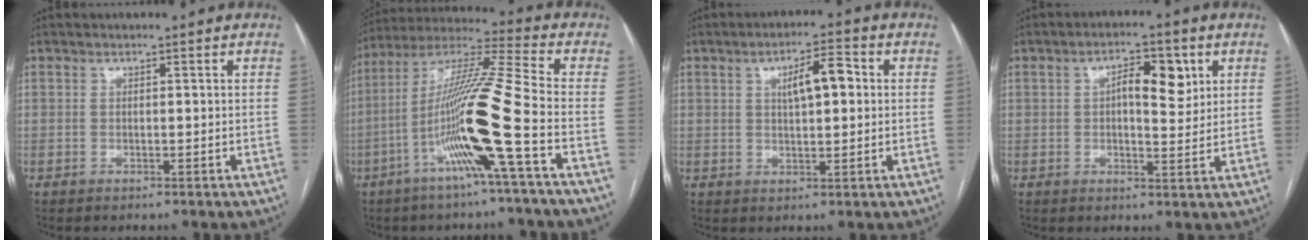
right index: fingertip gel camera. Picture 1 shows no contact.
{"total": 16.1, "force": [-5.5, -1.9, 15.0], "torque": [-0.291, -0.003, -0.113]}
{"total": 6.1, "force": [1.4, 1.7, 5.6], "torque": [-0.095, 0.014, 0.025]}
{"total": 6.5, "force": [2.0, 2.5, 5.6], "torque": [-0.089, 0.010, 0.029]}